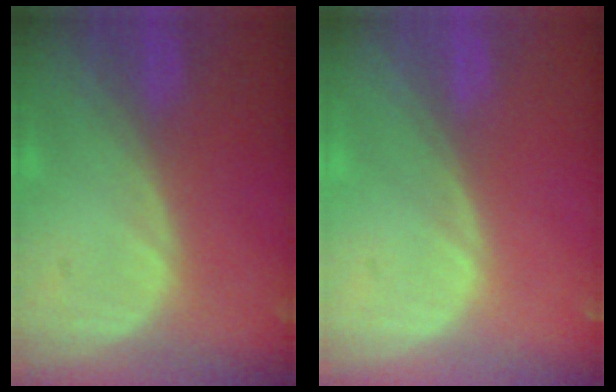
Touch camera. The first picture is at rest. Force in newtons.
{"total": 0.0}